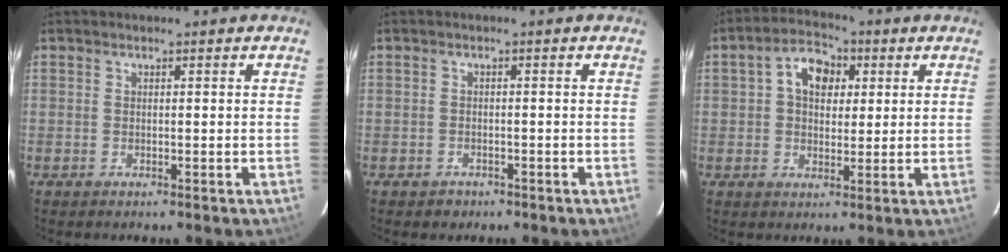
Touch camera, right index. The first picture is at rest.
{"total": 2.0, "force": [-1.3, 1.6, 0.3], "torque": [-0.008, 0.003, -0.014]}
{"total": 7.7, "force": [2.1, 5.5, 5.0], "torque": [-0.088, 0.025, 0.034]}